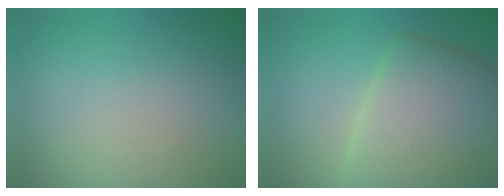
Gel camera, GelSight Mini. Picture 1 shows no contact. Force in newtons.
{"total": 7.5, "press": 7.5, "slide": 0.5}